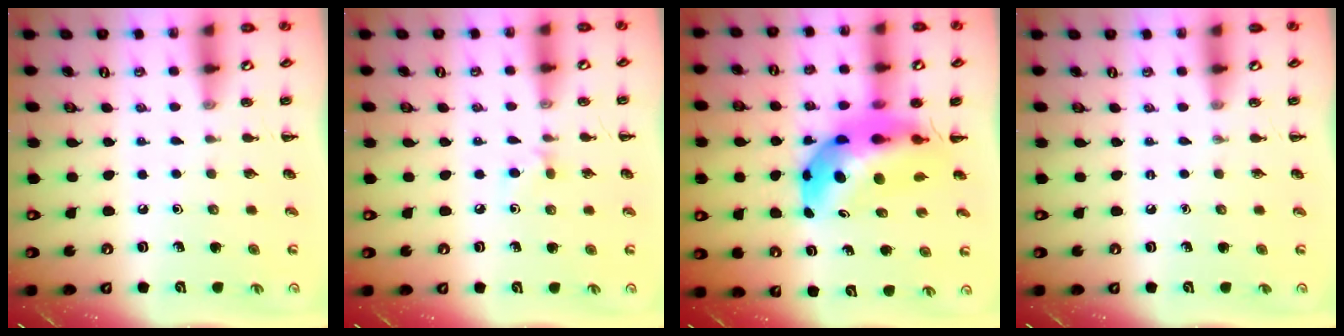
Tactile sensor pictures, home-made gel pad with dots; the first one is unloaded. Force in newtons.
{"total": 4.6, "press": 4.4, "slide": 1.4}
{"total": 11.6, "press": 11.1, "slide": 3.4}
{"total": 0.0}